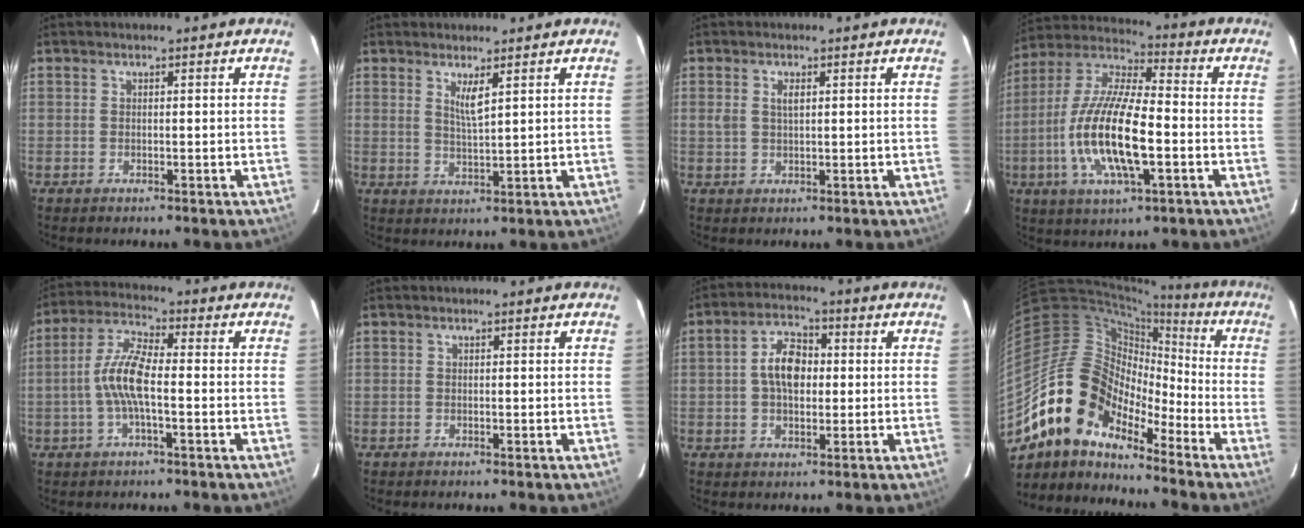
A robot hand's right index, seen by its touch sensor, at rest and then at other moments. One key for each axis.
{"total": 3.3, "fx": 1.8, "fy": 0.3, "fz": 2.8, "tx": -0.051, "ty": -0.008, "tz": 0.032}
{"total": 2.3, "fx": 0.8, "fy": 1.1, "fz": 1.8, "tx": -0.035, "ty": 0.002, "tz": 0.015}
{"total": 17.5, "fx": -4.1, "fy": 5.2, "fz": 16.2, "tx": -0.328, "ty": -0.007, "tz": -0.083}
{"total": 8.0, "fx": -1.6, "fy": 1.7, "fz": 7.7, "tx": -0.166, "ty": 0.011, "tz": -0.033}
{"total": 0.0}
{"total": 7.2, "fx": 0.4, "fy": 4.4, "fz": 5.6, "tx": -0.103, "ty": 0.019, "tz": 0.007}
{"total": 15.2, "fx": -11.6, "fy": 7.4, "fz": 6.5, "tx": -0.117, "ty": 0.015, "tz": -0.232}